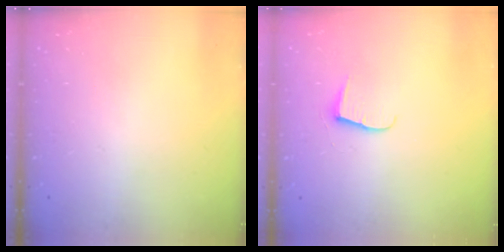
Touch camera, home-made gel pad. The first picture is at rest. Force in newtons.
{"total": 6.2, "press": 6.2, "slide": 0.5}